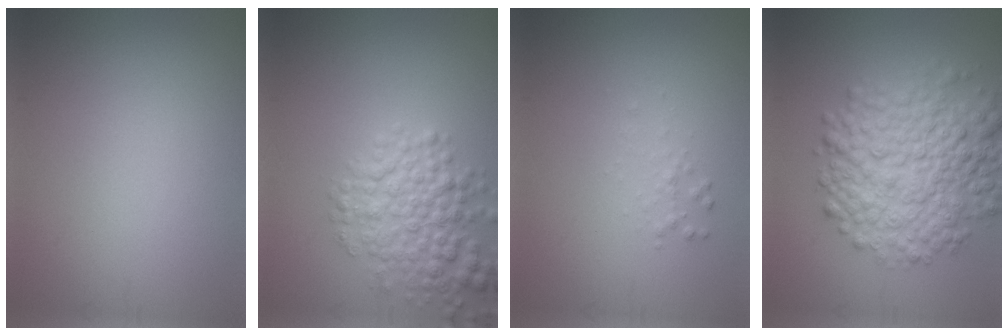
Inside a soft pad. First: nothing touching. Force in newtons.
{"total": 5.0, "press": 5.0, "slide": 0.2}
{"total": 0.9, "press": 0.9, "slide": 0.0}
{"total": 8.8, "press": 8.8, "slide": 0.2}